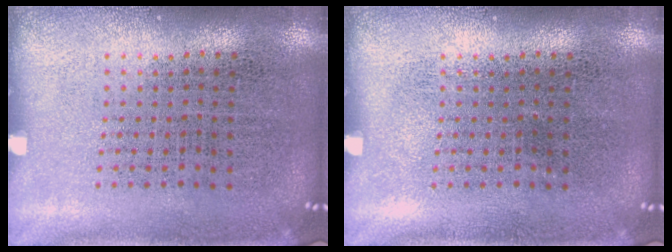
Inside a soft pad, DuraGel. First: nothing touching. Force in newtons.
{"total": 0.0}